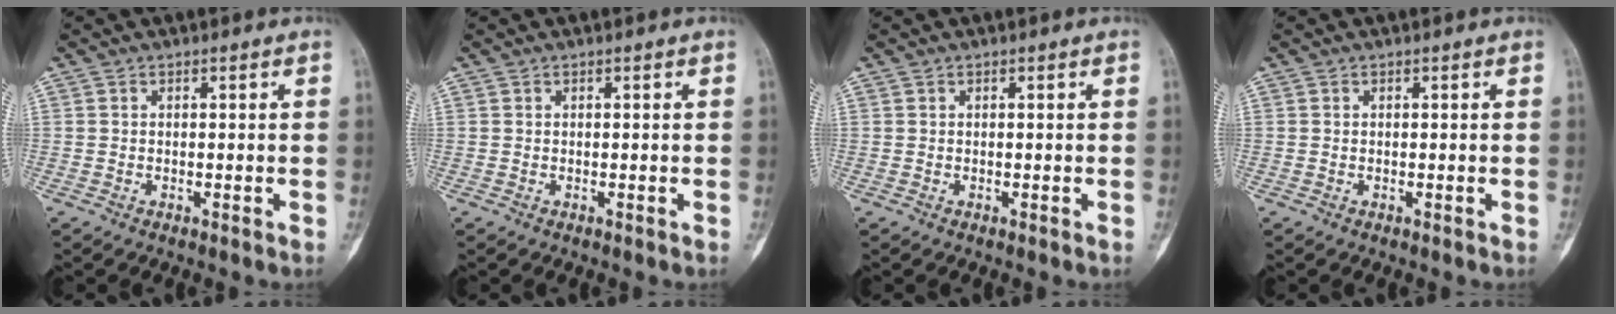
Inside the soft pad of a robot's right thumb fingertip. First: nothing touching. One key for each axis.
{"total": 0.0}
{"total": 0.0}
{"total": 0.0}